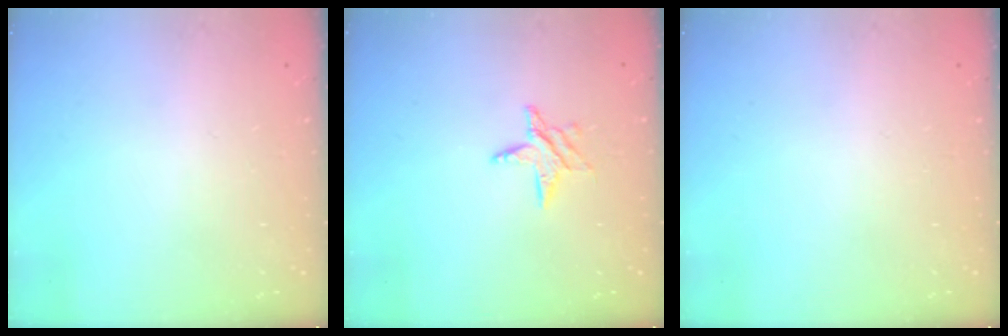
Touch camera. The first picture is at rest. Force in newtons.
{"total": 6.1, "press": 6.0, "slide": 0.7}
{"total": 0.0}